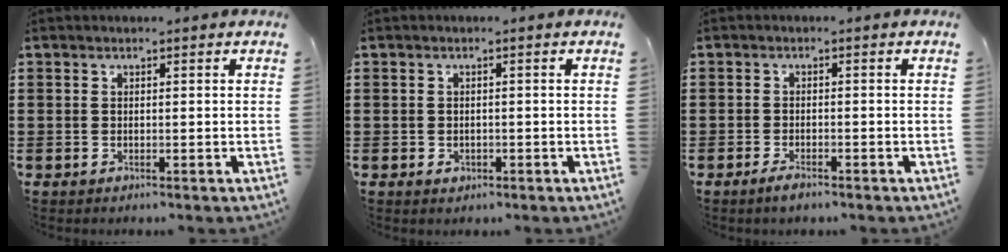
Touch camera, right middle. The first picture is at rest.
{"total": 0.9, "force": [-0.4, 0.7, 0.4], "torque": [-0.010, 0.001, -0.008]}
{"total": 1.8, "force": [-1.4, 0.5, 1.1], "torque": [-0.027, -0.003, -0.028]}